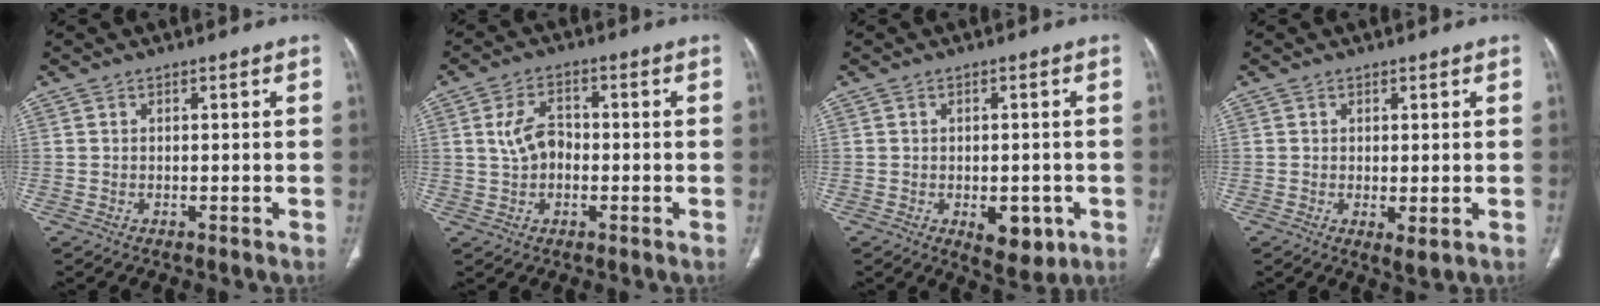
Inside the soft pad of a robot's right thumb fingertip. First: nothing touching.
{"total": 5.8, "force": [0.0, 4.0, 4.2], "torque": [-0.072, 0.015, -0.005]}
{"total": 6.9, "force": [-2.3, 3.8, 5.2], "torque": [-0.050, 0.002, -0.017]}
{"total": 2.5, "force": [-0.4, 0.8, 2.3], "torque": [-0.043, -0.012, -0.003]}